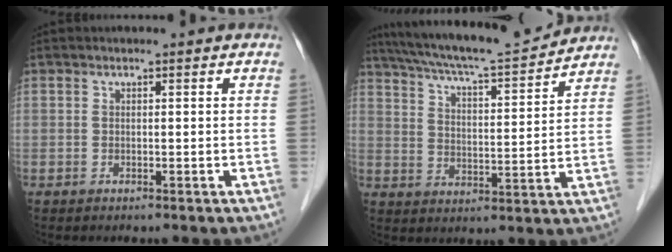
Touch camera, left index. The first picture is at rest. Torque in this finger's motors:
{"motor_torque": [0.13, -0.34, 0.20, 0.11]}